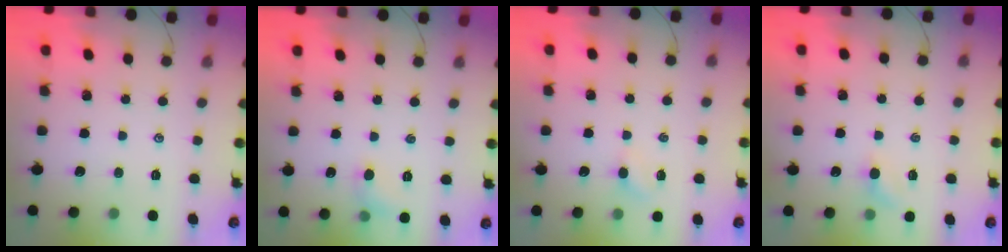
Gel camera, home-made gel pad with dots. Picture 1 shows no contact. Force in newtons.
{"total": 5.4, "press": 5.1, "slide": 1.6}
{"total": 2.8, "press": 2.6, "slide": 1.0}
{"total": 2.9, "press": 2.7, "slide": 0.9}